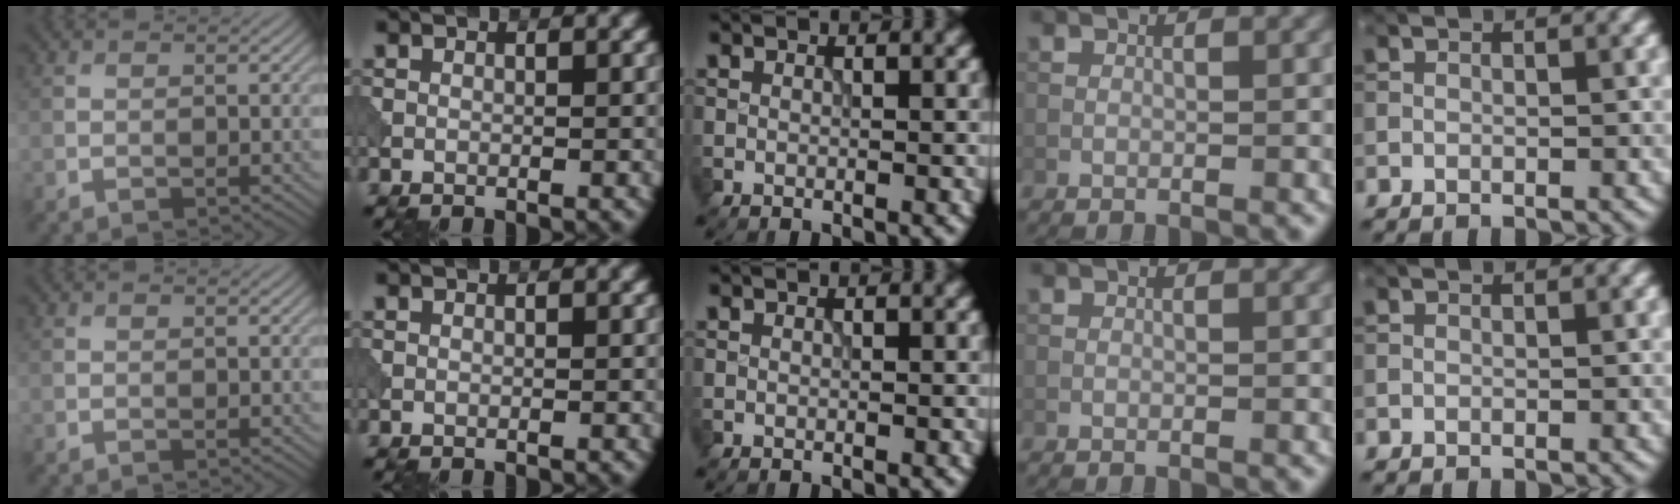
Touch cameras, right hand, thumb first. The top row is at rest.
{}